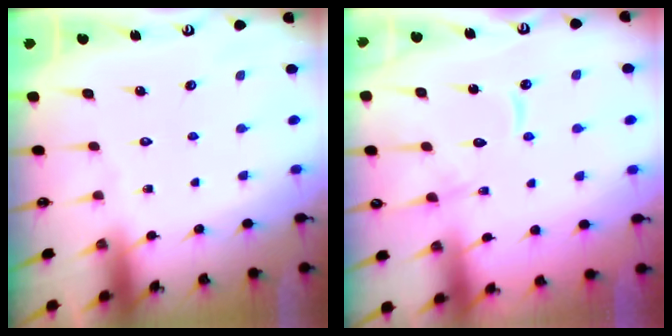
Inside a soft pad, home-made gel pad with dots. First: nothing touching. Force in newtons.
{"total": 12.0, "press": 12.0, "slide": 1.1}